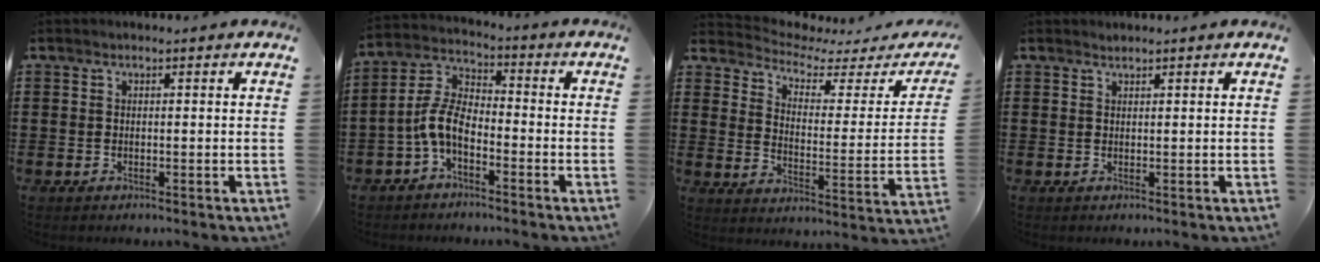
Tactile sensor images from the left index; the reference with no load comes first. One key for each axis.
{"total": 7.1, "fx": -3.8, "fy": 3.1, "fz": 5.1, "tx": -0.134, "ty": -0.006, "tz": -0.083}
{"total": 3.1, "fx": 2.7, "fy": 1.1, "fz": 1.1, "tx": -0.043, "ty": -0.023, "tz": 0.038}
{"total": 0.5, "fx": 0.5, "fy": 0.0, "fz": 0.0, "tx": -0.001, "ty": 0.000, "tz": 0.011}